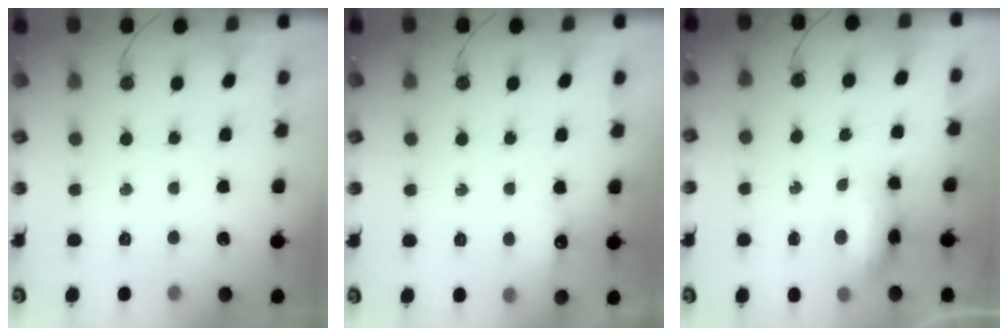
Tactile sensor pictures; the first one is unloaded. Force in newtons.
{"total": 6.4, "press": 6.3, "slide": 0.7}
{"total": 7.2, "press": 7.1, "slide": 1.0}